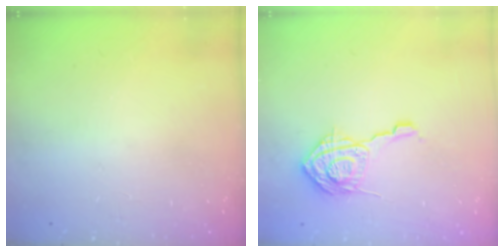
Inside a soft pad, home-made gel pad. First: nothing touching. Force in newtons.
{"total": 14.9, "press": 14.9, "slide": 0.5}